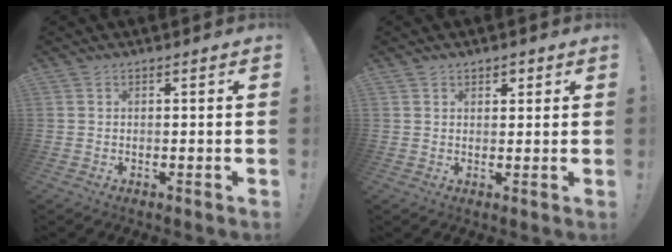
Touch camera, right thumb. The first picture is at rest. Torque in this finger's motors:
{"motor_torque": [0.27, 0.41, -0.04, 0.00, 0.02]}